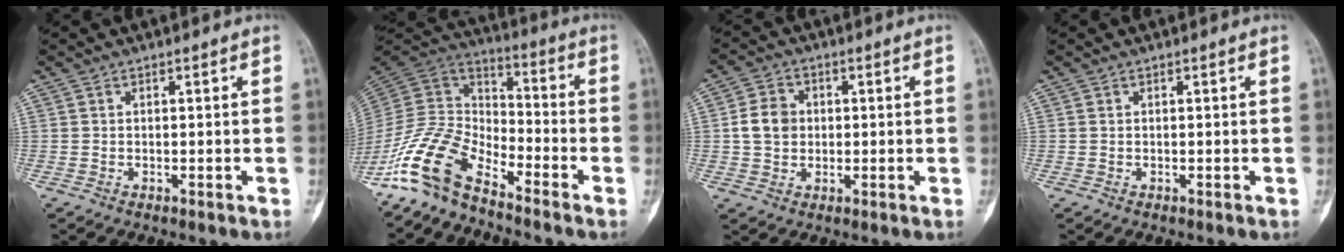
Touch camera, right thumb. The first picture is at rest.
{"total": 12.5, "force": [-9.6, 5.2, 6.1], "torque": [-0.121, 0.085, -0.202]}
{"total": 6.1, "force": [0.4, 5.1, 3.4], "torque": [-0.047, 0.007, 0.004]}
{"total": 0.0}